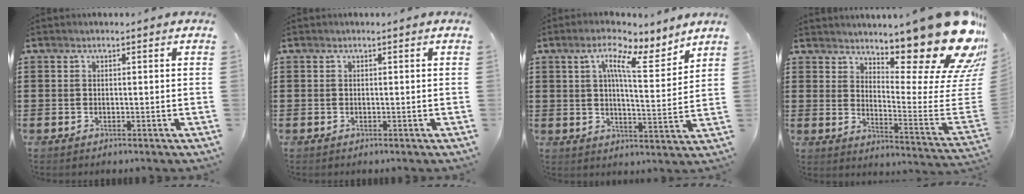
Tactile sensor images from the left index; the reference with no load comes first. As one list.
[{"total": 0.0}, {"total": 8.4, "force": [5.7, 1.1, 6.1], "torque": [-0.117, -0.023, 0.093]}, {"total": 19.1, "force": [13.6, 4.4, 12.7], "torque": [-0.171, -0.109, 0.222]}]